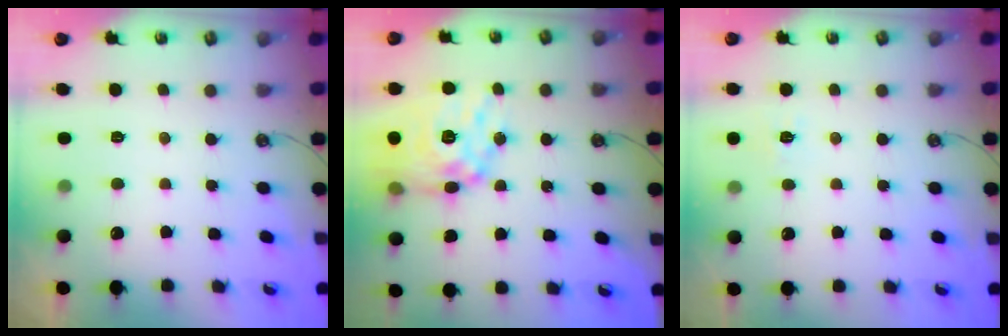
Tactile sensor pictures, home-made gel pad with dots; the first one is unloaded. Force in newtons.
{"total": 19.2, "press": 19.1, "slide": 1.8}
{"total": 5.5, "press": 5.5, "slide": 0.7}